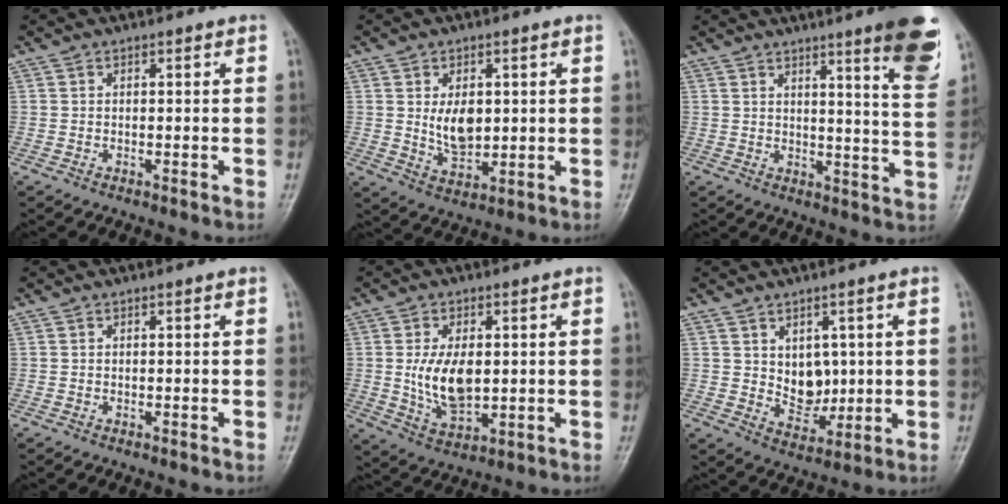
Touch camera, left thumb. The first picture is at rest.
{"total": 6.9, "force": [1.1, 4.2, 5.3], "torque": [-0.072, -0.015, 0.029]}
{"total": 13.2, "force": [7.7, 1.4, 10.7], "torque": [-0.122, -0.046, 0.095]}
{"total": 0.0}
{"total": 10.0, "force": [0.6, 5.6, 8.2], "torque": [-0.141, -0.012, 0.023]}
{"total": 7.1, "force": [1.3, 5.2, 4.7], "torque": [-0.039, -0.019, 0.037]}